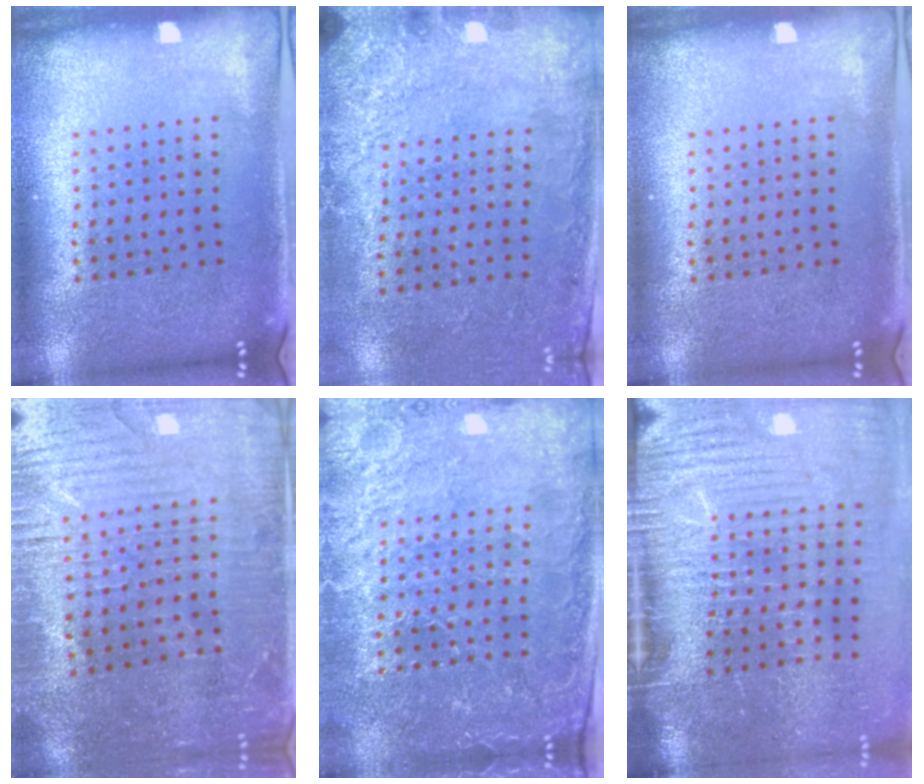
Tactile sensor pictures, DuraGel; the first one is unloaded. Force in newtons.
{"total": 2.7, "press": 2.0, "slide": 1.9}
{"total": 0.0}
{"total": 2.7, "press": 2.6, "slide": 0.6}
{"total": 3.5, "press": 3.4, "slide": 0.8}
{"total": 5.1, "press": 4.2, "slide": 2.9}